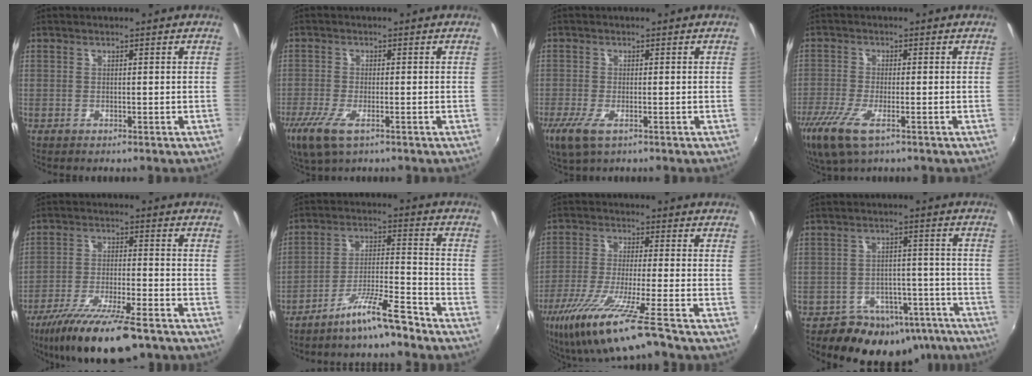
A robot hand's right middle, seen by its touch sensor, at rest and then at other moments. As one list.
[{"total": 8.9, "force": [-5.0, 3.4, 6.5], "torque": [-0.155, -0.036, -0.092]}, {"total": 5.8, "force": [-3.1, 2.2, 4.3], "torque": [-0.099, -0.023, -0.056]}, {"total": 10.9, "force": [-6.4, 3.7, 8.1], "torque": [-0.188, -0.042, -0.120]}, {"total": 16.3, "force": [-12.1, 3.5, 10.4], "torque": [-0.204, -0.038, -0.206]}, {"total": 8.6, "force": [-7.2, 0.2, 4.8], "torque": [-0.097, 0.012, -0.125]}, {"total": 14.5, "force": [-9.7, 0.2, 10.8], "torque": [-0.222, -0.049, -0.174]}, {"total": 15.3, "force": [-11.4, 9.3, 4.4], "torque": [-0.084, 0.033, -0.131]}]